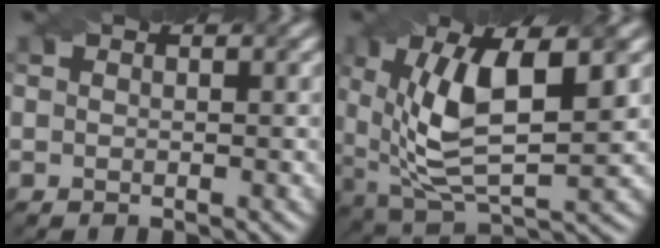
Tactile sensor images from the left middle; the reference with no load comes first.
{"total": 10.3, "force": [2.0, 4.2, 9.2], "torque": [-0.176, -0.005, 0.033]}